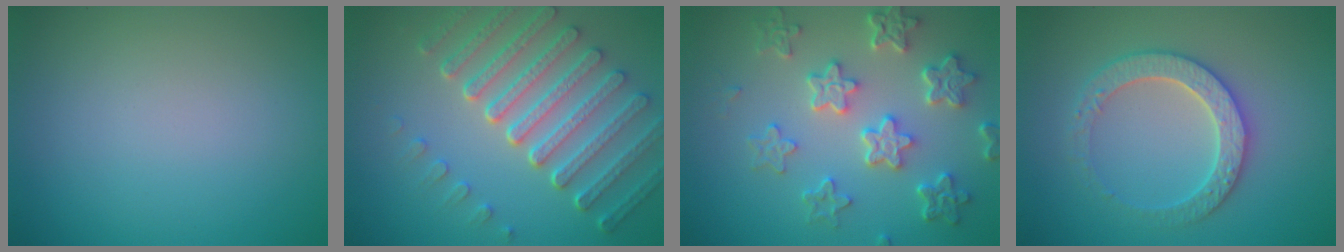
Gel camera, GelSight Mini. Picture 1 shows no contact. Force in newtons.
{"total": 7.3, "press": 5.5, "slide": 4.8}
{"total": 5.8, "press": 4.6, "slide": 3.6}
{"total": 4.4, "press": 4.3, "slide": 1.0}